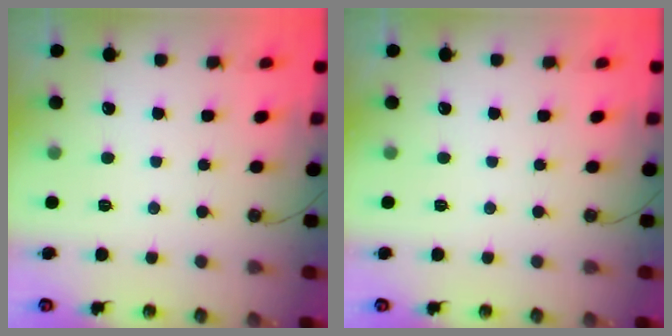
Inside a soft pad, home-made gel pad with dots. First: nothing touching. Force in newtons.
{"total": 0.0}